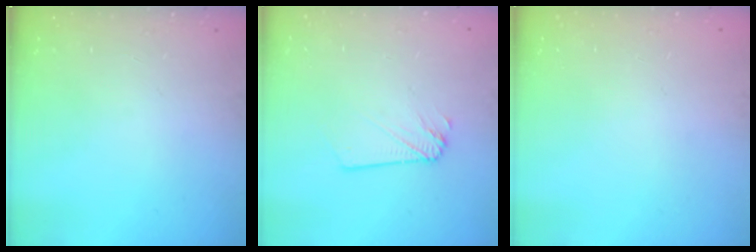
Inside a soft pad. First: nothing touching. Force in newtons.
{"total": 1.6, "press": 1.6, "slide": 0.1}
{"total": 0.0}